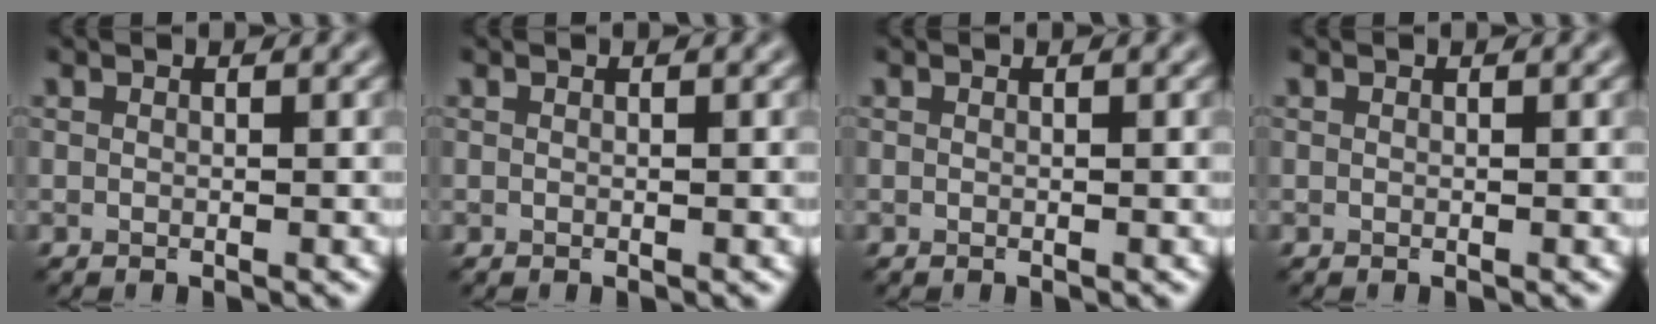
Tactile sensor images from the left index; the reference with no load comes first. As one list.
[{"total": 0.0}, {"total": 0.0}, {"total": 0.0}]